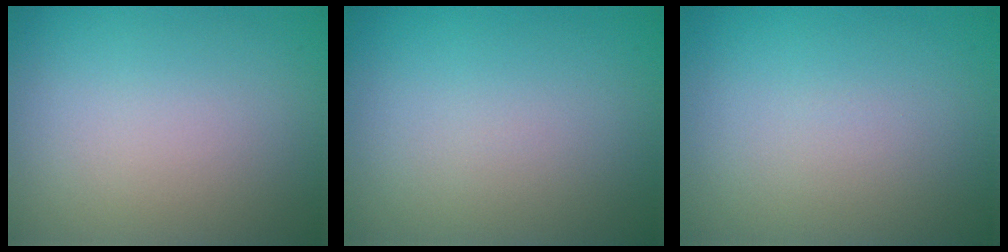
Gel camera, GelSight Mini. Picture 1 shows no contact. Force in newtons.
{"total": 0.0}
{"total": 0.0}